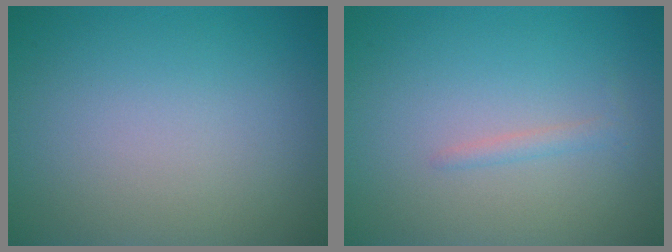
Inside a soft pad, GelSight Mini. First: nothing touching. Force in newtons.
{"total": 1.0, "press": 1.0, "slide": 0.0}